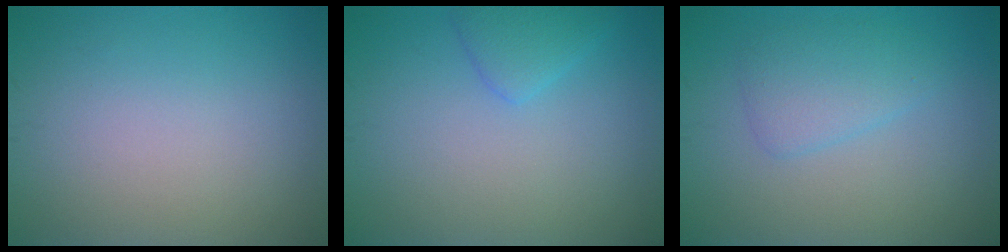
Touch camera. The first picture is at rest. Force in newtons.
{"total": 1.9, "press": 1.9, "slide": 0.2}
{"total": 2.6, "press": 2.6, "slide": 0.1}